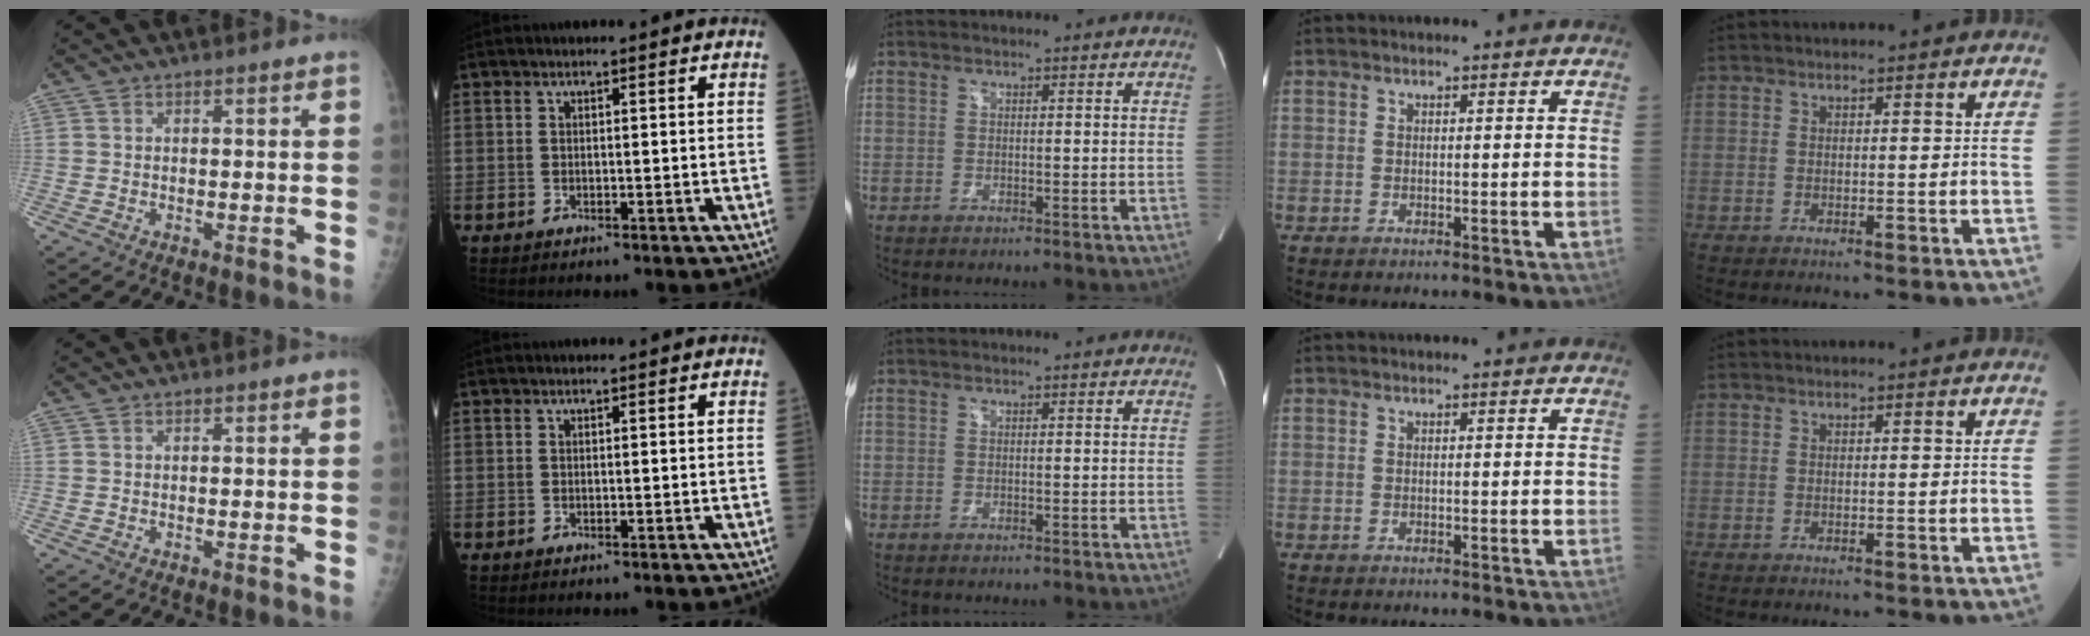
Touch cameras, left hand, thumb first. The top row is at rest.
{}